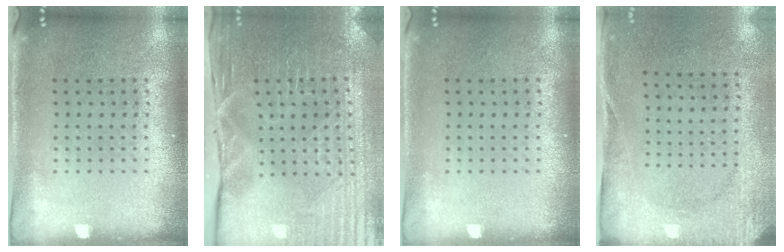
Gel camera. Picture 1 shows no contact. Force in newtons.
{"total": 4.1, "press": 4.1, "slide": 0.5}
{"total": 0.0}
{"total": 2.7, "press": 2.1, "slide": 1.7}